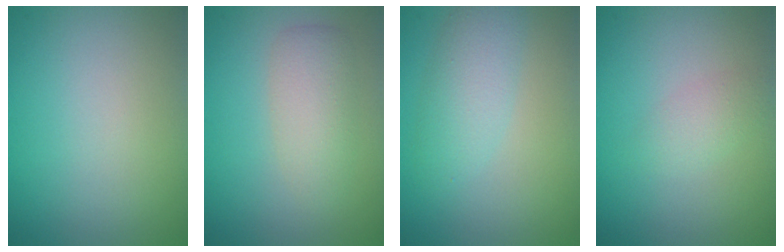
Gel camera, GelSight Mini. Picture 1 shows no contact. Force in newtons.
{"total": 3.0, "press": 3.0, "slide": 0.3}
{"total": 2.9, "press": 2.8, "slide": 0.2}
{"total": 1.6, "press": 1.6, "slide": 0.0}